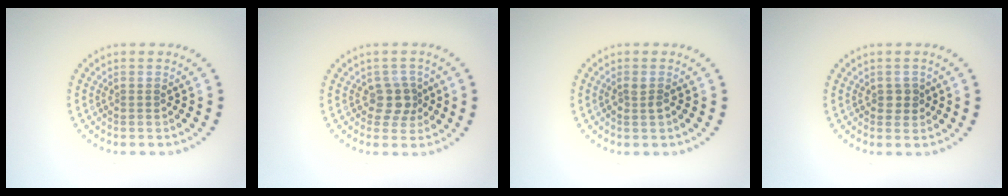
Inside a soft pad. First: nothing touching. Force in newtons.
{"total": 2.2, "press": 1.8, "slide": 1.3}
{"total": 0.7, "press": 0.7, "slide": 0.2}
{"total": 1.3, "press": 1.3, "slide": 0.4}